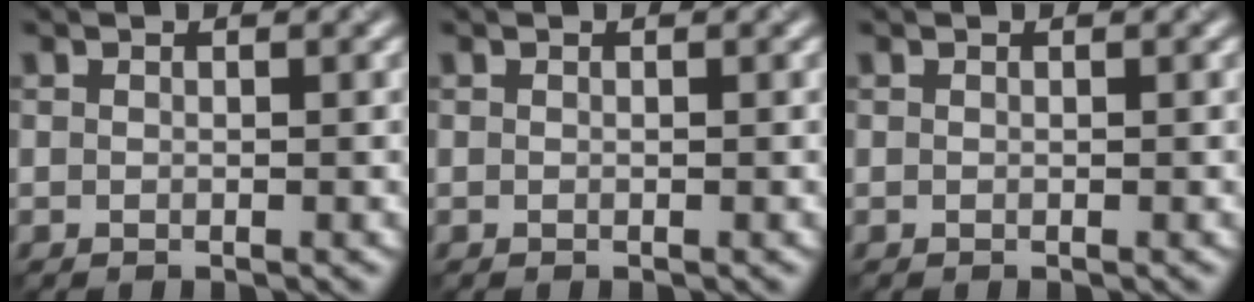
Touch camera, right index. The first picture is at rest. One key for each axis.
{"total": 0.0}
{"total": 0.0}